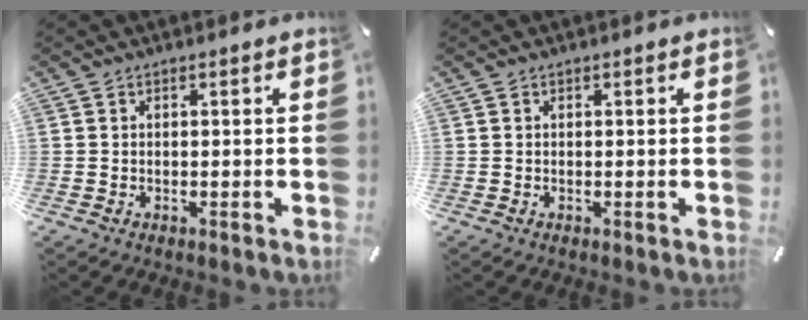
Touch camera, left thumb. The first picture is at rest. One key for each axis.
{"total": 0.0}